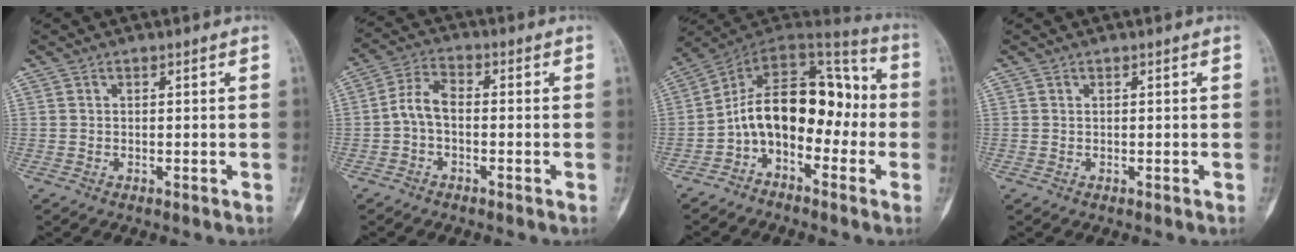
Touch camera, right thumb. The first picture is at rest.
{"total": 5.4, "force": [-1.1, 3.0, 4.3], "torque": [-0.084, 0.022, -0.031]}
{"total": 16.1, "force": [-3.0, 10.1, 12.2], "torque": [-0.160, 0.087, -0.063]}
{"total": 0.0}